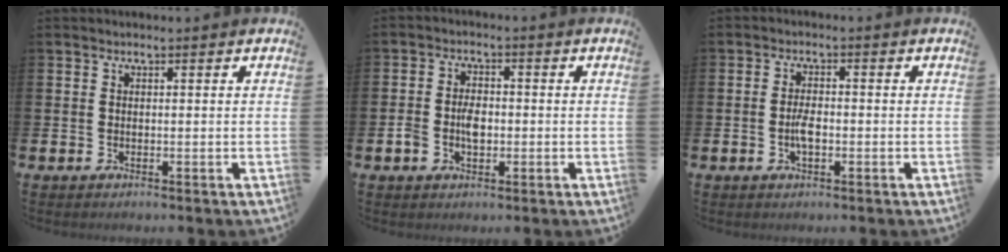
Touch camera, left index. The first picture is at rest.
{"total": 3.8, "force": [-0.7, 2.6, 2.7], "torque": [-0.037, 0.001, -0.016]}
{"total": 2.7, "force": [-0.5, 1.1, 2.4], "torque": [-0.039, 0.000, -0.010]}